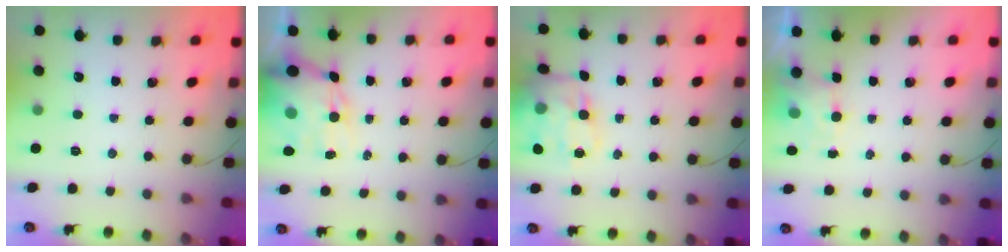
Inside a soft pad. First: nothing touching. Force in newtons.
{"total": 12.5, "press": 12.1, "slide": 3.3}
{"total": 13.8, "press": 13.6, "slide": 2.3}
{"total": 4.6, "press": 4.5, "slide": 1.1}